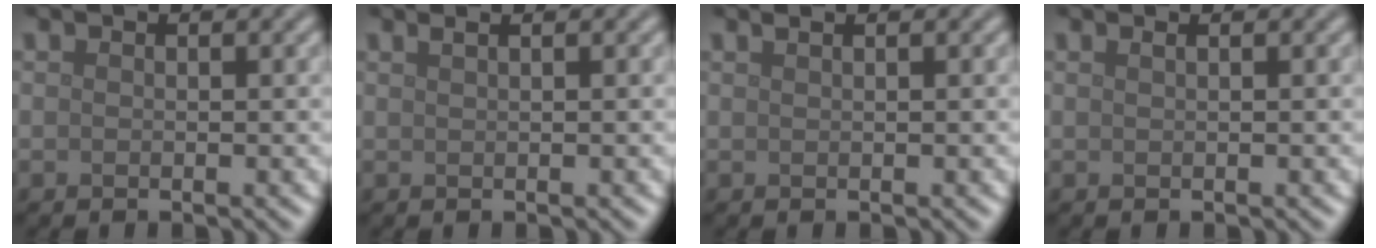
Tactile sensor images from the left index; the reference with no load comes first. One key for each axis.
{"total": 1.9, "fx": 1.2, "fy": 0.9, "fz": 1.2, "tx": -0.004, "ty": 0.001, "tz": -0.003}
{"total": 1.1, "fx": 0.7, "fy": 0.4, "fz": 0.7, "tx": -0.004, "ty": -0.001, "tz": 0.004}
{"total": 0.8, "fx": 0.4, "fy": 0.4, "fz": 0.5, "tx": -0.003, "ty": -0.002, "tz": 0.002}